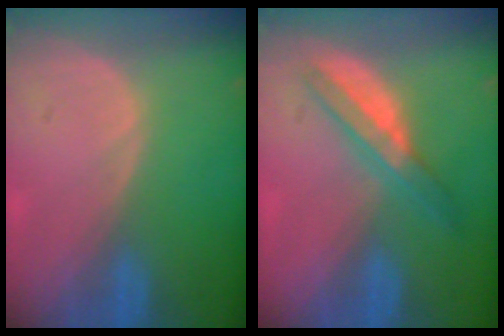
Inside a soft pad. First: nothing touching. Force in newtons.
{"total": 5.1, "press": 5.0, "slide": 1.1}